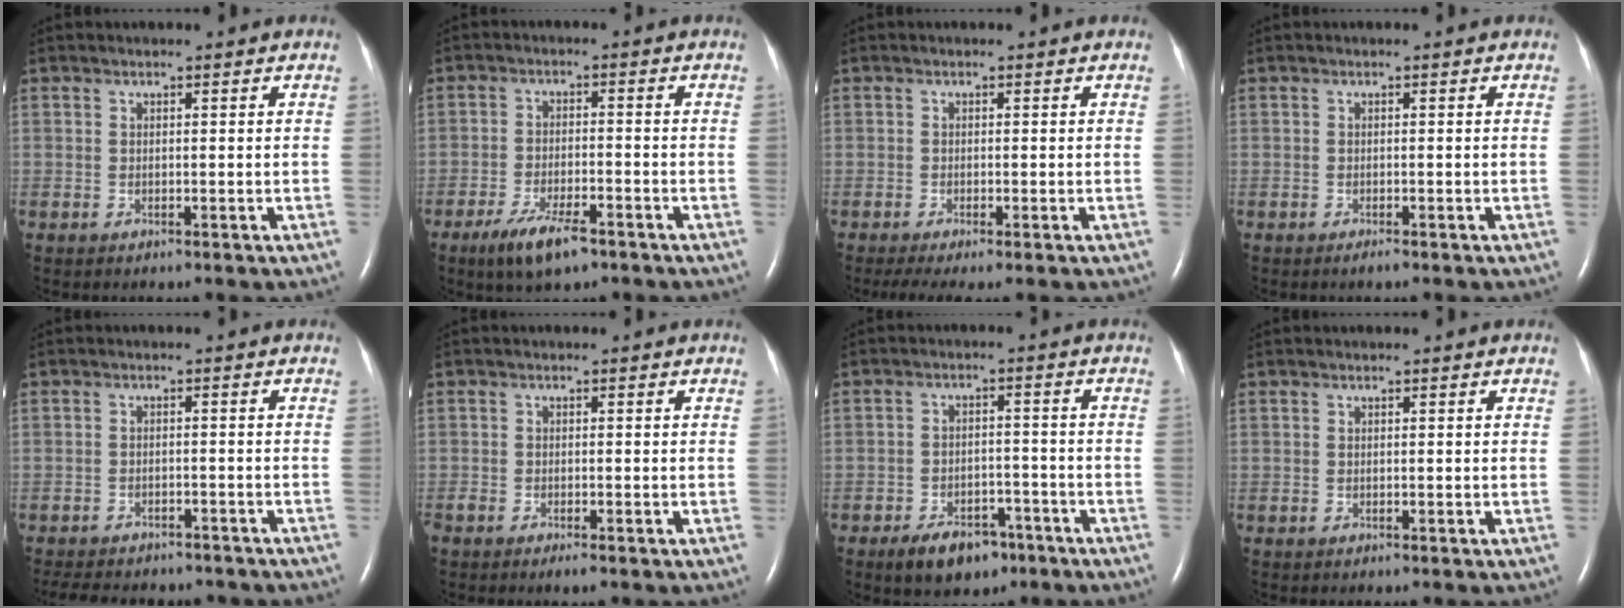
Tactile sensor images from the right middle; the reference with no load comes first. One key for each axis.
{"total": 7.0, "fx": -4.6, "fy": 1.8, "fz": 4.9, "tx": -0.102, "ty": -0.011, "tz": -0.077}
{"total": 4.0, "fx": -2.7, "fy": 0.5, "fz": 2.9, "tx": -0.050, "ty": -0.014, "tz": -0.046}
{"total": 0.6, "fx": -0.5, "fy": 0.0, "fz": 0.4, "tx": -0.010, "ty": -0.002, "tz": -0.008}
{"total": 15.4, "fx": -13.4, "fy": 5.2, "fz": 5.7, "tx": -0.129, "ty": -0.008, "tz": -0.166}
{"total": 2.4, "fx": -1.8, "fy": 0.6, "fz": 1.4, "tx": -0.026, "ty": -0.007, "tz": -0.029}
{"total": 7.4, "fx": -4.9, "fy": 4.0, "fz": 3.8, "tx": -0.068, "ty": 0.003, "tz": -0.072}
{"total": 0.0}